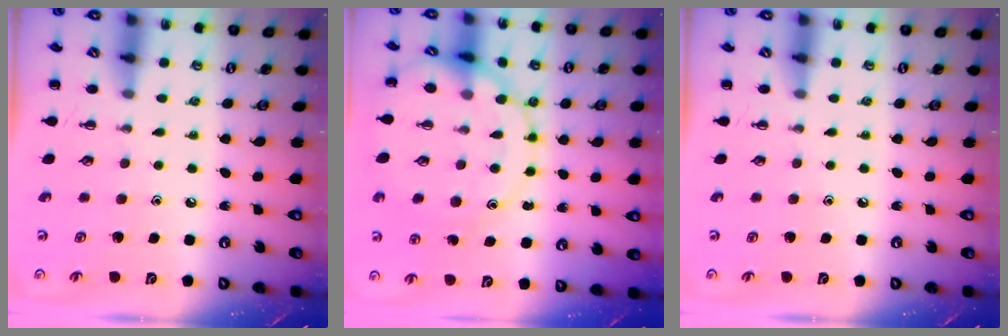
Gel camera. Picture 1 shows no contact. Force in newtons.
{"total": 13.2, "press": 13.2, "slide": 0.8}
{"total": 0.0}